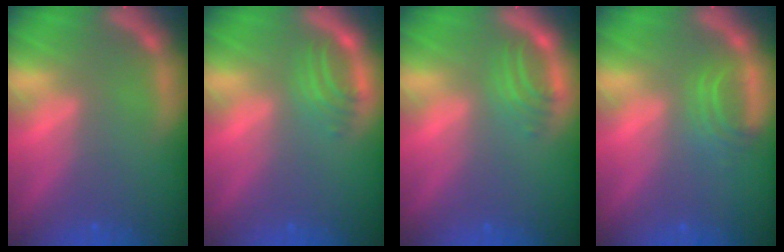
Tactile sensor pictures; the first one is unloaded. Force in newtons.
{"total": 2.5}
{"total": 2.5}
{"total": 2.5}